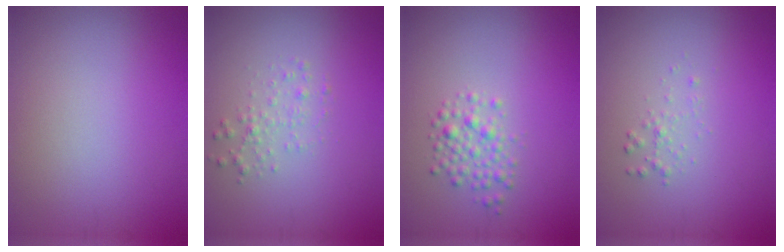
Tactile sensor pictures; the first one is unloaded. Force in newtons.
{"total": 1.4, "press": 1.4, "slide": 0.0}
{"total": 2.2, "press": 2.2, "slide": 0.1}
{"total": 0.9, "press": 0.9, "slide": 0.0}